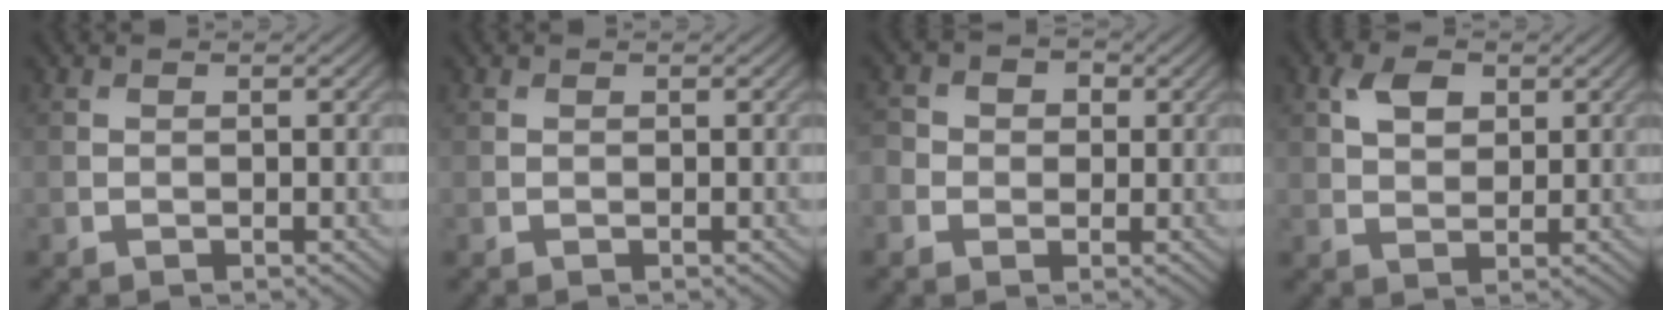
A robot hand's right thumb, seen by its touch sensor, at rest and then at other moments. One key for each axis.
{"total": 0.0}
{"total": 3.5, "fx": 0.0, "fy": 3.2, "fz": 1.5, "tx": -0.034, "ty": 0.008, "tz": -0.014}
{"total": 4.1, "fx": 1.8, "fy": 2.5, "fz": 2.7, "tx": -0.057, "ty": 0.007, "tz": 0.031}